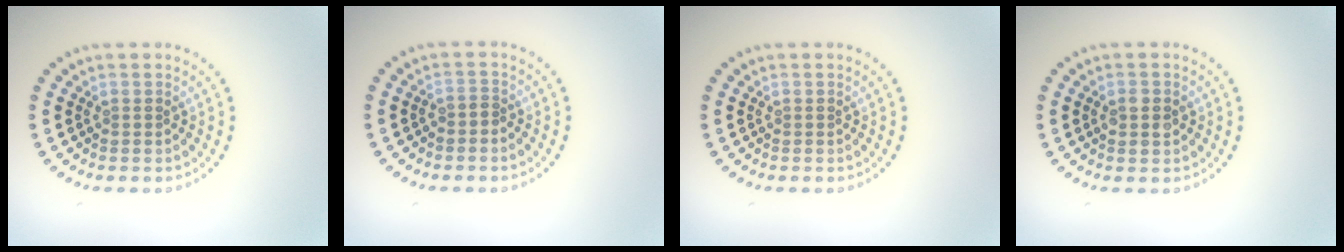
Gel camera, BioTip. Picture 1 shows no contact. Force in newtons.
{"total": 0.5, "press": 0.3, "slide": 0.4}
{"total": 0.0}
{"total": 2.0, "press": 2.0, "slide": 0.1}